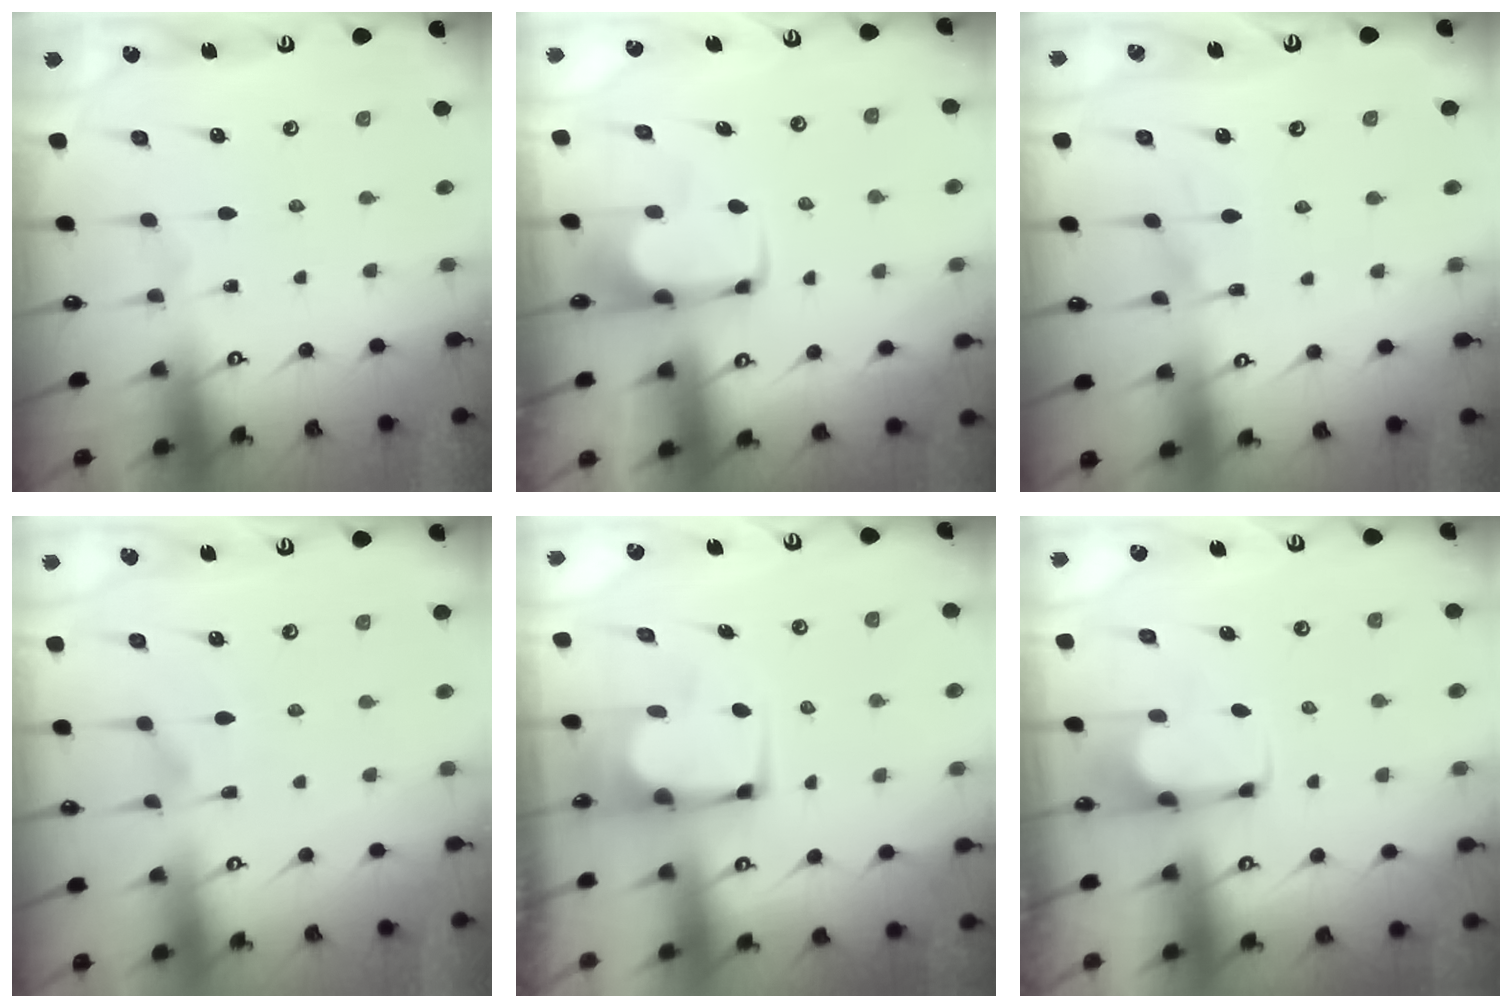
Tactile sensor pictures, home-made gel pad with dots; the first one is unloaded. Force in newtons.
{"total": 2.0, "press": 2.0, "slide": 0.4}
{"total": 4.4, "press": 4.3, "slide": 0.4}
{"total": 2.5, "press": 2.1, "slide": 1.3}
{"total": 3.8, "press": 3.8, "slide": 0.4}
{"total": 2.8, "press": 2.7, "slide": 0.9}